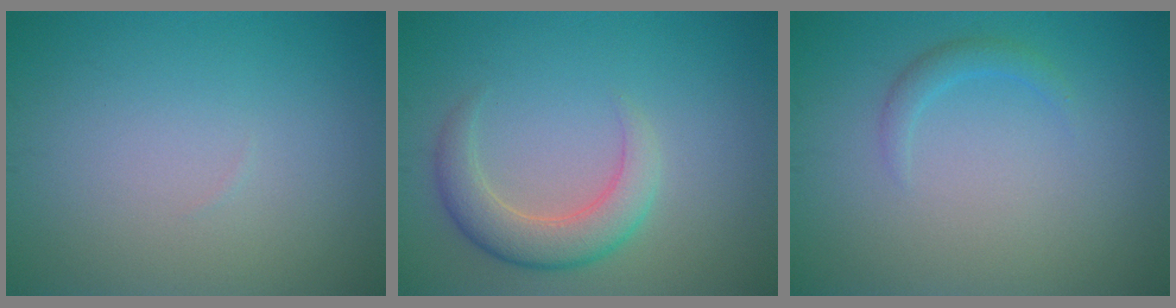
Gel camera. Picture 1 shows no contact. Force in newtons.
{"total": 4.0, "press": 4.0, "slide": 0.3}
{"total": 1.3, "press": 1.3, "slide": 0.2}